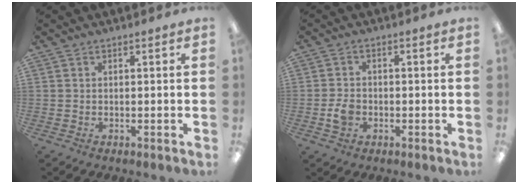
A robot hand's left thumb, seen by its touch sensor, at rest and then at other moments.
{"total": 3.7, "force": [-1.0, 2.9, 2.1], "torque": [-0.041, 0.005, -0.019]}